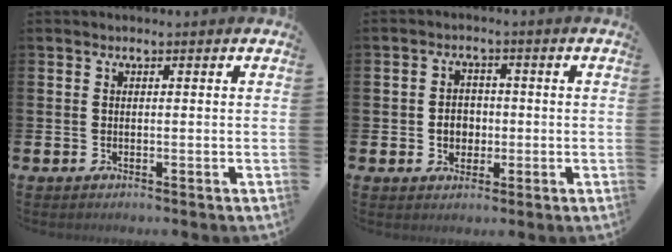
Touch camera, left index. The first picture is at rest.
{"total": 3.2, "force": [-0.5, 2.7, 1.5], "torque": [-0.013, -0.002, -0.019]}